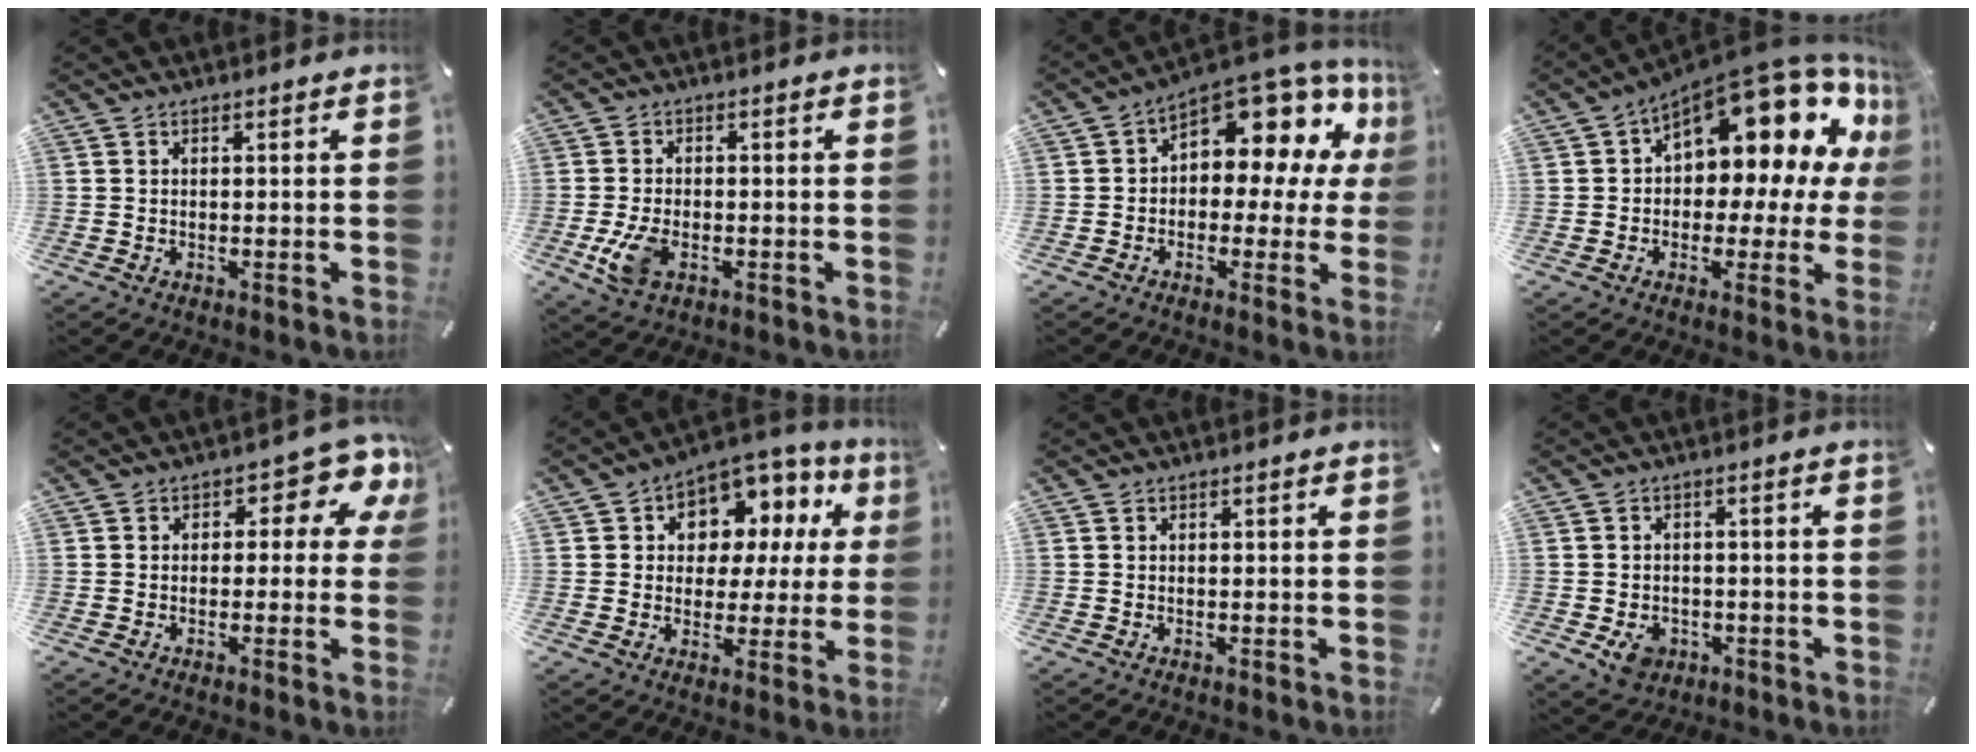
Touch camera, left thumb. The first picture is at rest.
{"total": 7.1, "force": [-2.2, 4.2, 5.3], "torque": [-0.123, -0.001, -0.040]}
{"total": 11.2, "force": [5.9, 6.5, 6.9], "torque": [-0.098, -0.058, 0.098]}
{"total": 18.0, "force": [9.9, 9.0, 12.1], "torque": [-0.159, -0.083, 0.161]}
{"total": 7.9, "force": [2.6, 4.4, 6.0], "torque": [-0.070, -0.018, 0.039]}
{"total": 9.6, "force": [4.1, 7.6, 4.2], "torque": [-0.066, -0.037, 0.075]}
{"total": 0.0}
{"total": 5.5, "force": [-2.0, 4.3, 2.7], "torque": [-0.037, 0.003, -0.036]}